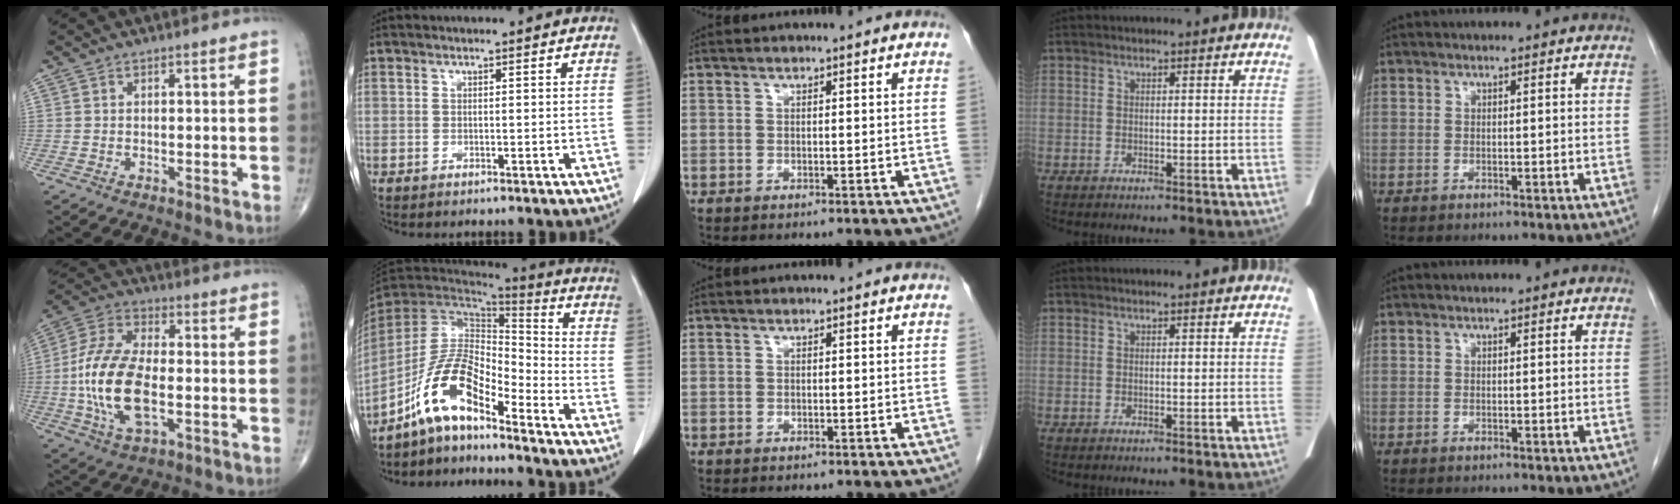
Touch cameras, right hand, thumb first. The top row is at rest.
{"thumb": {"total": 16.7, "force": [-2.5, 8.1, 14.4], "torque": [-0.300, 0.015, -0.047]}, "index": {"total": 10.9, "force": [-7.6, 3.3, 7.1], "torque": [-0.154, 0.029, -0.145]}}